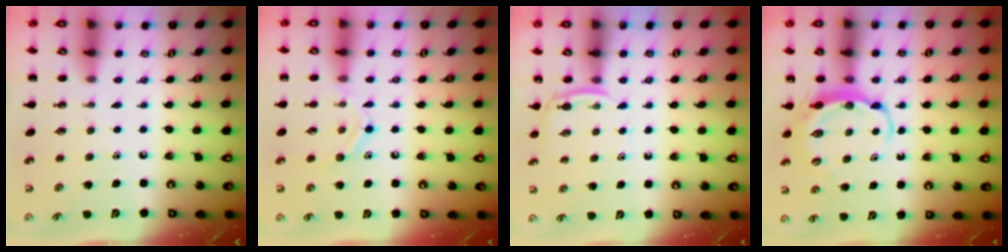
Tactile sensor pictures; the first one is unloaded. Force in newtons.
{"total": 9.2, "press": 9.2, "slide": 1.2}
{"total": 3.8, "press": 3.6, "slide": 1.2}
{"total": 5.5, "press": 5.5, "slide": 0.7}